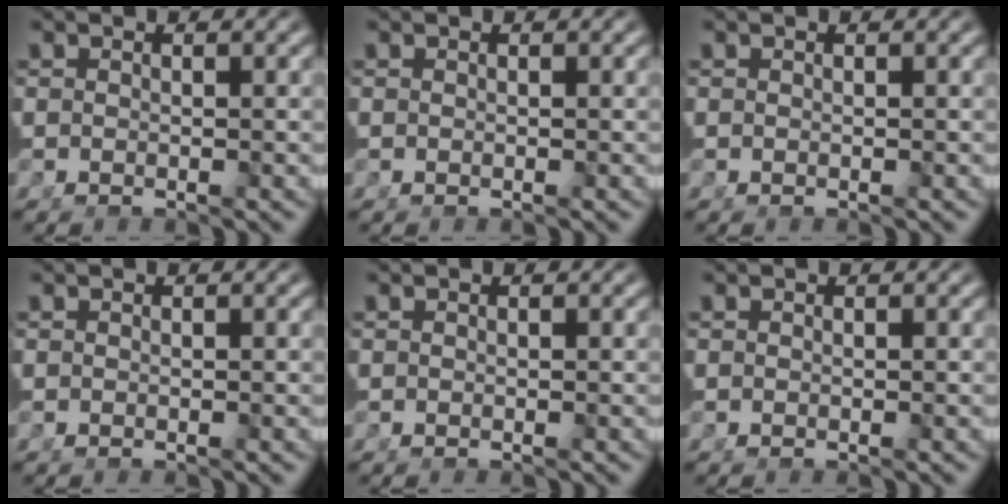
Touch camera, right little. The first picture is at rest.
{"total": 0.0}
{"total": 0.0}
{"total": 0.0}
{"total": 0.0}
{"total": 0.0}